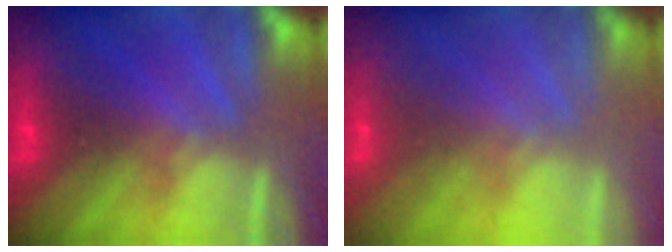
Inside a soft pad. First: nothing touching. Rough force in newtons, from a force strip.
{"total": 2.1}